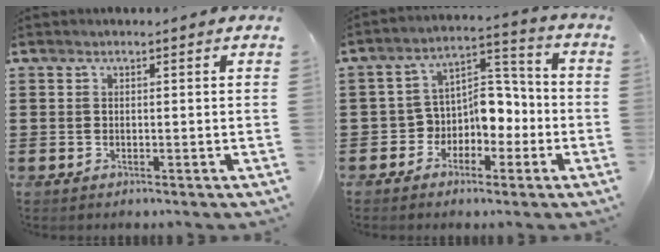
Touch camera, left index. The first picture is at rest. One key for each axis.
{"total": 6.0, "fx": -2.2, "fy": 5.1, "fz": 2.3, "tx": -0.051, "ty": 0.002, "tz": -0.046}